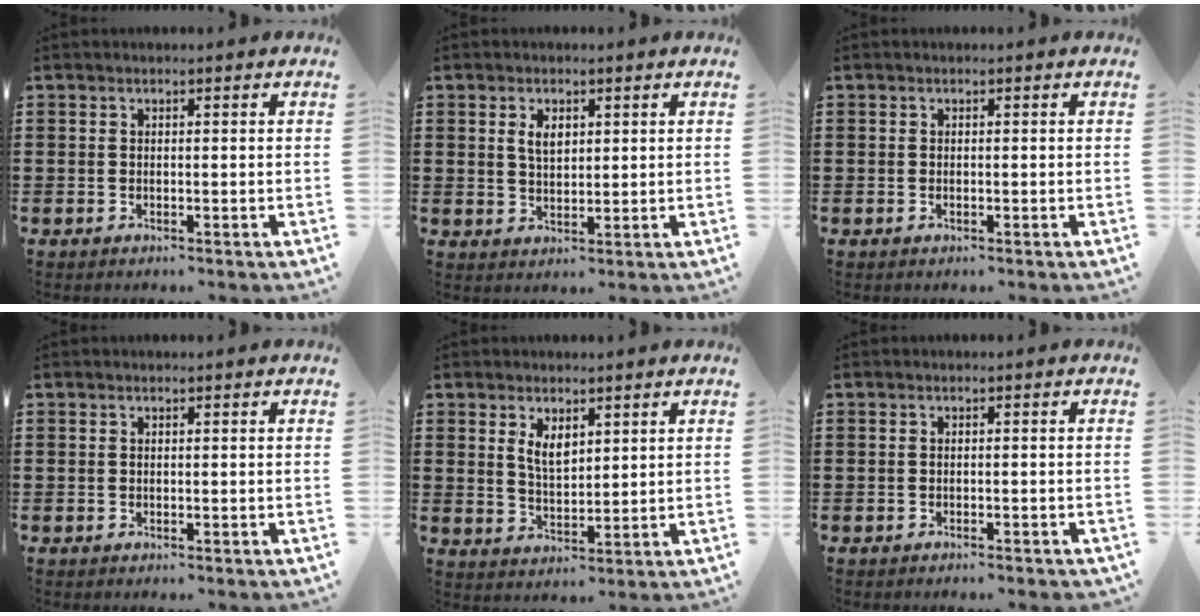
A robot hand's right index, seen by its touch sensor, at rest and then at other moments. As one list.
[{"total": 3.2, "force": [1.2, 1.8, 2.4], "torque": [-0.052, 0.007, 0.021]}, {"total": 0.0}, {"total": 0.0}, {"total": 3.7, "force": [2.1, 2.0, 2.4], "torque": [-0.046, 0.002, 0.036]}, {"total": 0.7, "force": [-0.6, 0.1, 0.2], "torque": [-0.008, -0.002, -0.013]}]